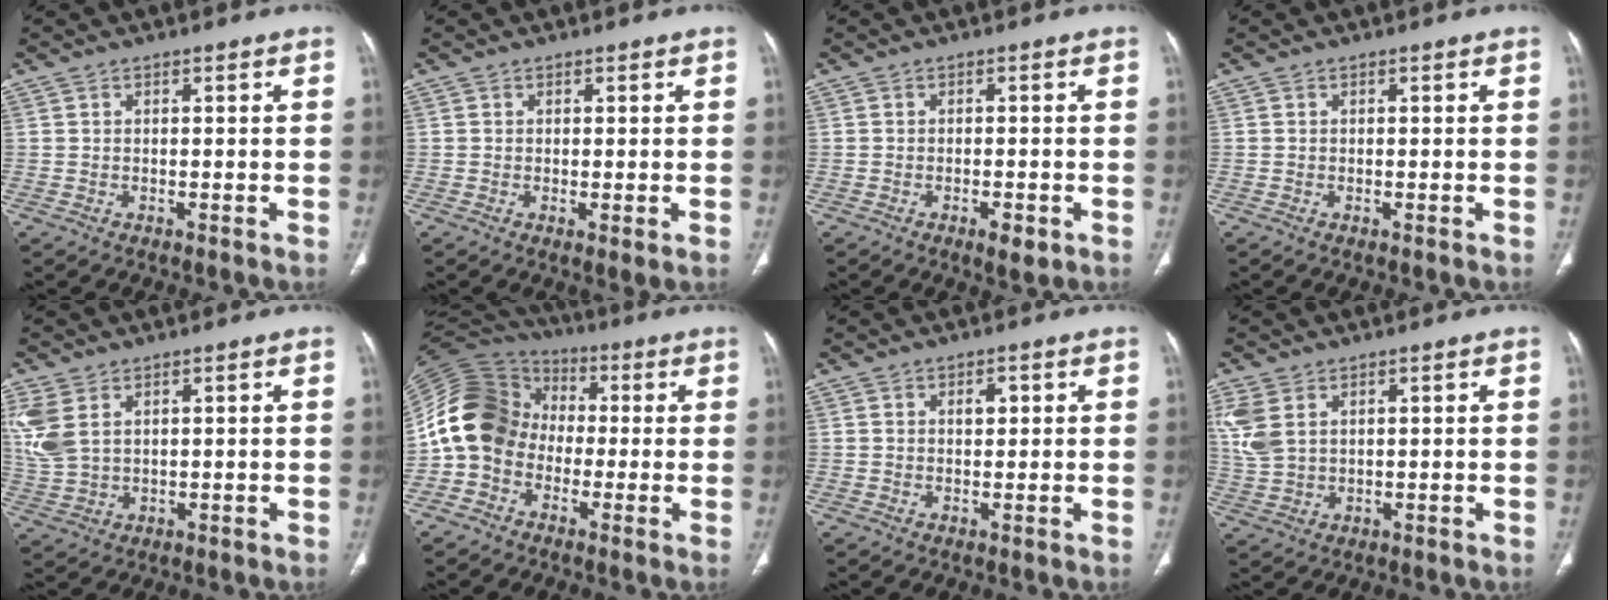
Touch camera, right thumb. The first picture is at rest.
{"total": 1.6, "force": [-0.2, 0.4, 1.5], "torque": [-0.034, -0.010, -0.003]}
{"total": 3.0, "force": [-1.4, 1.2, 2.4], "torque": [-0.035, 0.001, -0.018]}
{"total": 0.0}
{"total": 7.8, "force": [3.1, 4.7, 5.4], "torque": [-0.140, -0.001, 0.073]}
{"total": 14.7, "force": [-2.0, 12.3, 7.8], "torque": [-0.147, 0.048, -0.055]}
{"total": 1.3, "force": [0.7, 0.7, 1.0], "torque": [-0.011, -0.003, 0.012]}
{"total": 6.5, "force": [2.6, 3.9, 4.4], "torque": [-0.114, 0.000, 0.063]}